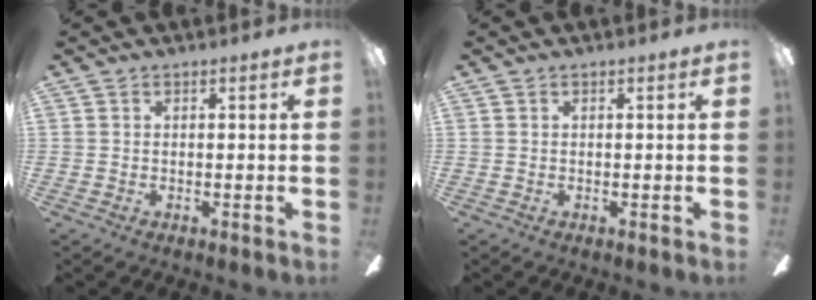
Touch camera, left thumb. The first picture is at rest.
{"total": 0.0}